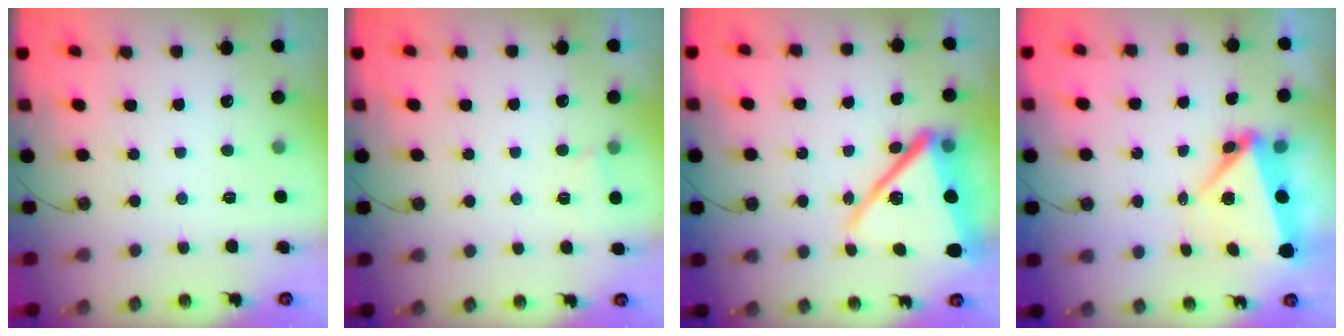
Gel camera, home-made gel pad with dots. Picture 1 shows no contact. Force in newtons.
{"total": 1.7, "press": 1.6, "slide": 0.4}
{"total": 19.6, "press": 19.5, "slide": 1.4}
{"total": 5.7, "press": 5.5, "slide": 1.7}